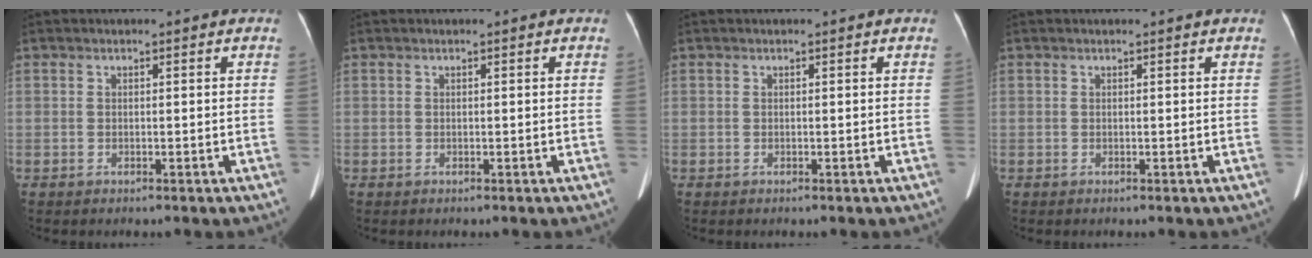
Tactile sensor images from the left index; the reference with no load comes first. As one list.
[{"total": 0.0}, {"total": 0.0}, {"total": 0.6, "force": [0.6, 0.0, 0.2], "torque": [-0.005, 0.001, 0.008]}]